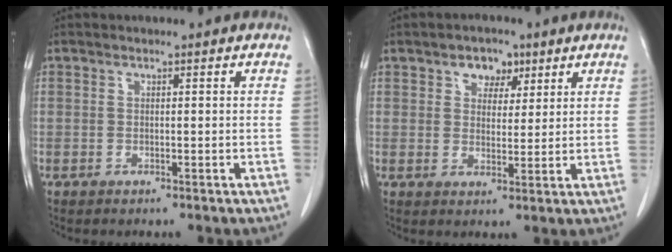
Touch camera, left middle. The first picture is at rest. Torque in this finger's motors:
{"motor_torque": [0.21, -0.17, 0.01, 0.04]}